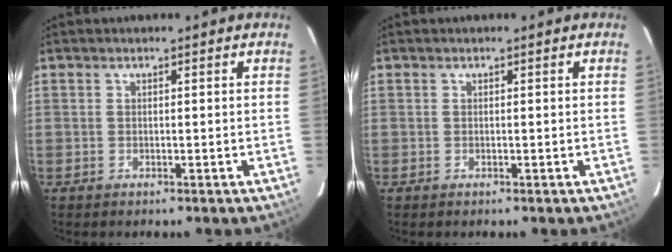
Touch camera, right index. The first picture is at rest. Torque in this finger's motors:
{"motor_torque": [0.00, 0.00, 0.00, 0.00]}